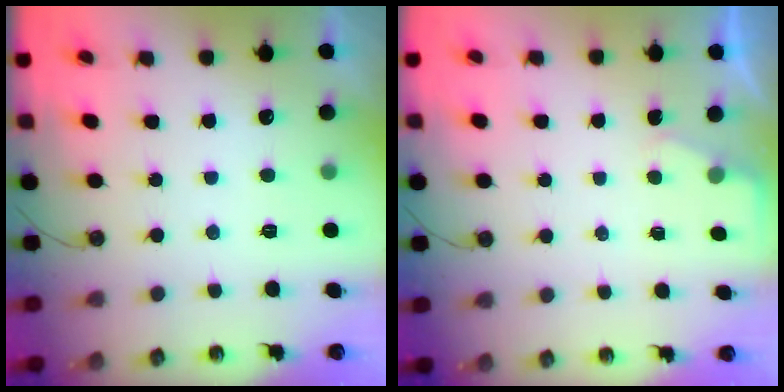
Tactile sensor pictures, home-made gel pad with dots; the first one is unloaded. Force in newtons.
{"total": 1.8, "press": 1.8, "slide": 0.3}